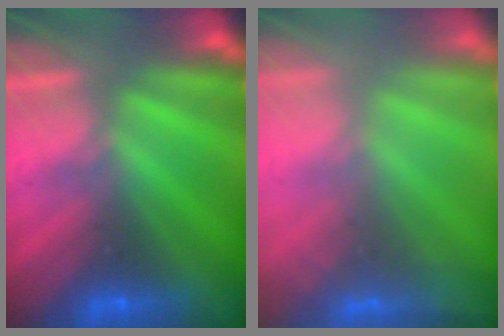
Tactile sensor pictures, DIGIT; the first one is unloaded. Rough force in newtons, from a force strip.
{"total": 7.5}